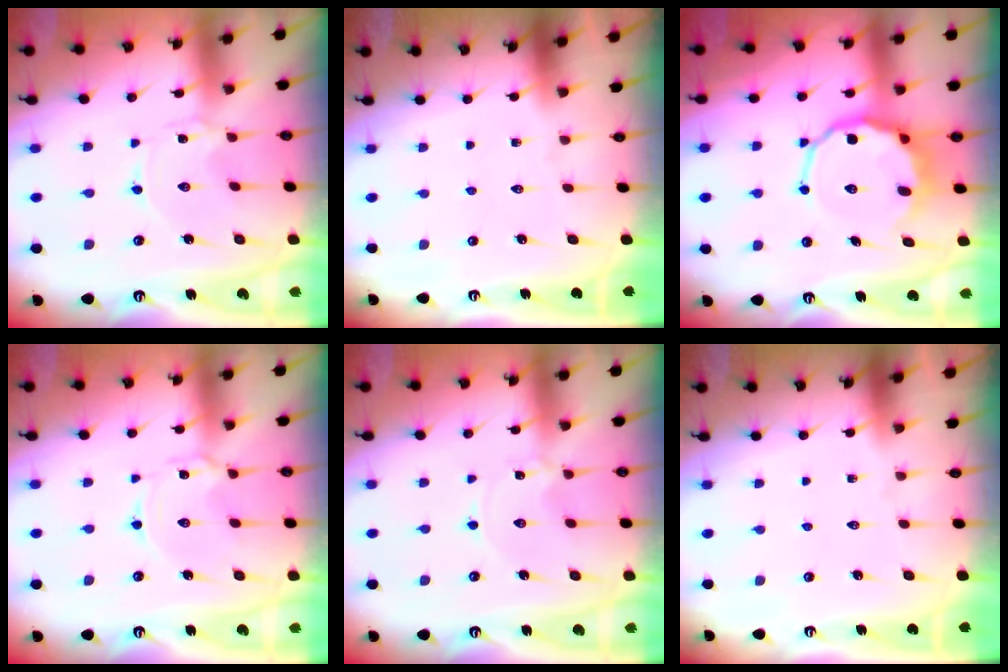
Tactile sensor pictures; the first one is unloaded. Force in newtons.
{"total": 0.0}
{"total": 10.1, "press": 9.5, "slide": 3.3}
{"total": 1.8, "press": 1.7, "slide": 0.1}
{"total": 0.0}
{"total": 0.0}